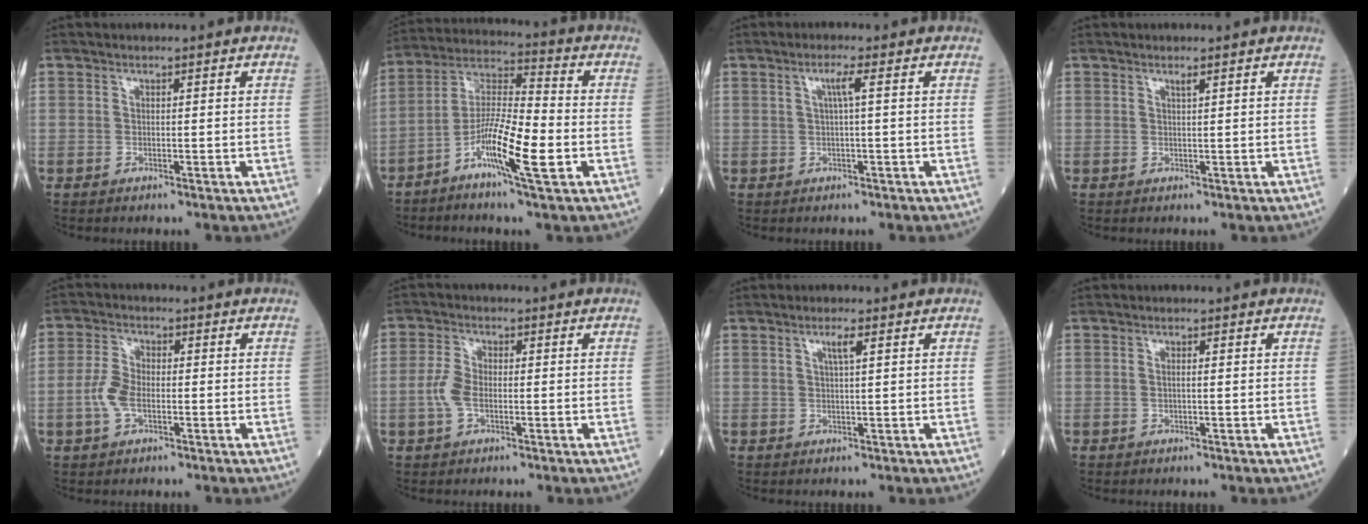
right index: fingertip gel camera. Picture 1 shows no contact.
{"total": 12.0, "force": [-4.8, 0.8, 11.0], "torque": [-0.212, -0.001, -0.096]}
{"total": 2.3, "force": [0.5, -0.4, 2.2], "torque": [-0.045, 0.003, 0.010]}
{"total": 0.8, "force": [0.5, -0.1, 0.6], "torque": [-0.011, -0.002, 0.010]}
{"total": 4.8, "force": [-1.2, 2.5, 3.9], "torque": [-0.097, 0.009, -0.029]}
{"total": 3.9, "force": [-0.9, 2.1, 3.1], "torque": [-0.083, 0.009, -0.023]}
{"total": 2.2, "force": [1.0, 0.0, 1.9], "torque": [-0.037, 0.000, 0.017]}
{"total": 0.7, "force": [0.0, 0.0, 0.7], "torque": [-0.015, 0.000, 0.000]}